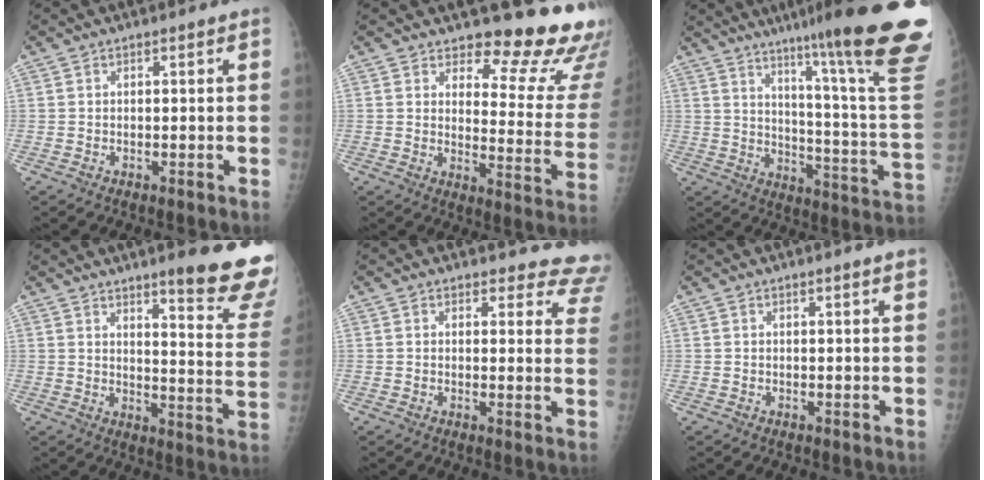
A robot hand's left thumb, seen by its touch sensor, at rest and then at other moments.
{"total": 17.7, "force": [14.9, 5.9, 7.6], "torque": [-0.037, -0.136, 0.166]}
{"total": 28.1, "force": [19.7, 1.1, 20.0], "torque": [-0.241, -0.121, 0.270]}
{"total": 17.4, "force": [12.6, 2.2, 11.8], "torque": [-0.120, -0.095, 0.161]}
{"total": 10.9, "force": [10.4, 3.1, 0.1], "torque": [0.057, -0.084, 0.075]}
{"total": 2.1, "force": [1.7, -0.1, 1.1], "torque": [-0.011, -0.004, 0.018]}